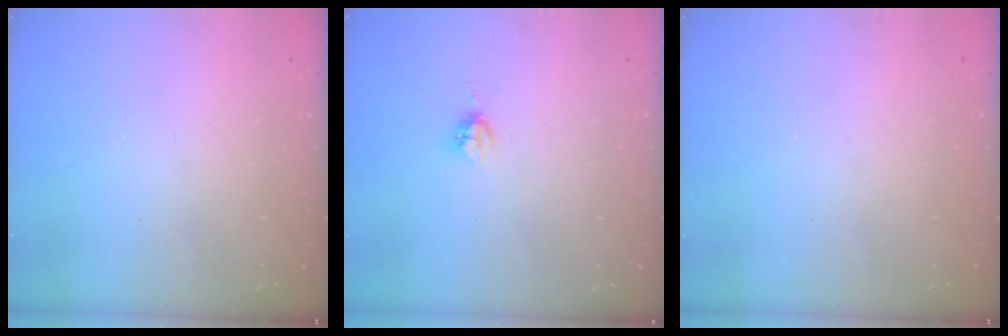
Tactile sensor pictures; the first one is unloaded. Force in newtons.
{"total": 4.1, "press": 4.1, "slide": 0.2}
{"total": 0.0}